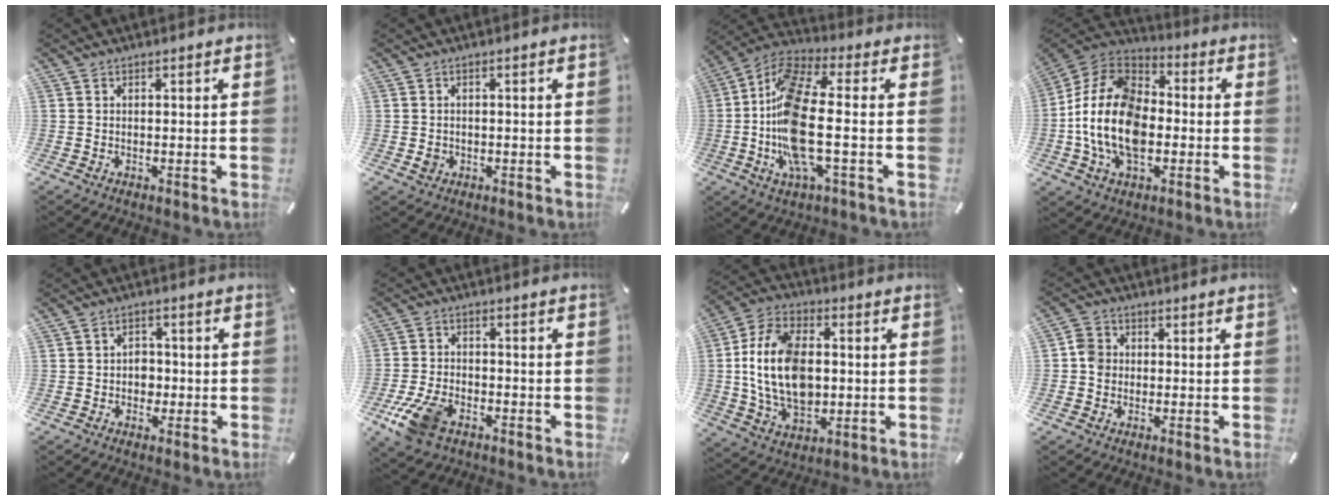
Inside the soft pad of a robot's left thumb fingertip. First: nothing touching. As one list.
[{"total": 2.1, "force": [-0.5, 1.8, 1.0], "torque": [-0.019, 0.003, -0.010]}, {"total": 17.4, "force": [-2.2, 5.9, 16.2], "torque": [-0.344, -0.012, -0.042]}, {"total": 17.7, "force": [-4.3, 11.8, 12.4], "torque": [-0.283, 0.020, -0.083]}, {"total": 3.6, "force": [-0.9, 3.0, 1.7], "torque": [-0.026, 0.003, -0.020]}, {"total": 9.6, "force": [-5.4, 5.5, 5.7], "torque": [-0.132, 0.013, -0.100]}, {"total": 17.5, "force": [-0.1, 12.0, 12.8], "torque": [-0.275, 0.003, -0.003]}, {"total": 3.9, "force": [-0.6, 3.6, 1.5], "torque": [-0.027, 0.008, -0.009]}]